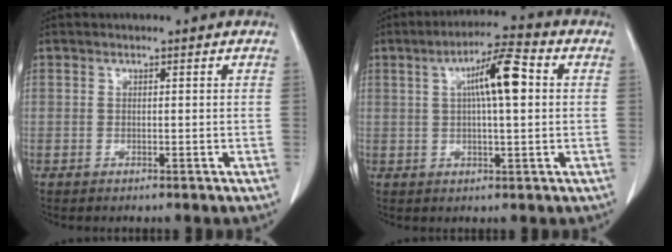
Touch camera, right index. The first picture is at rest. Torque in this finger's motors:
{"motor_torque": [1.06, 0.36, 0.27, 0.08]}